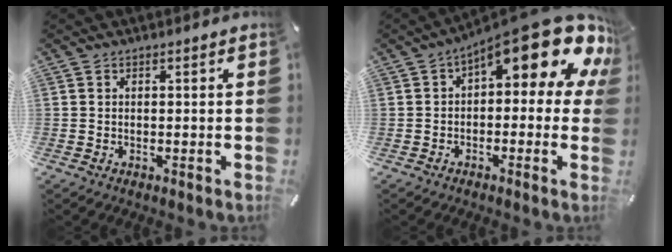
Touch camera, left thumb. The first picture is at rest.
{"total": 16.5, "force": [9.2, 6.0, 12.4], "torque": [-0.173, -0.074, 0.153]}